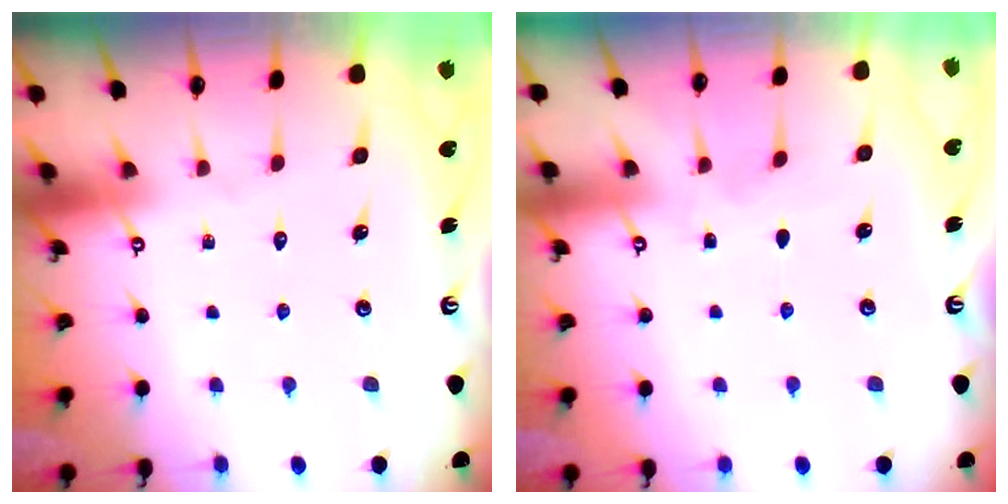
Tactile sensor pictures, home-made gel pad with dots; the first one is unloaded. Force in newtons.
{"total": 3.0, "press": 2.9, "slide": 0.5}